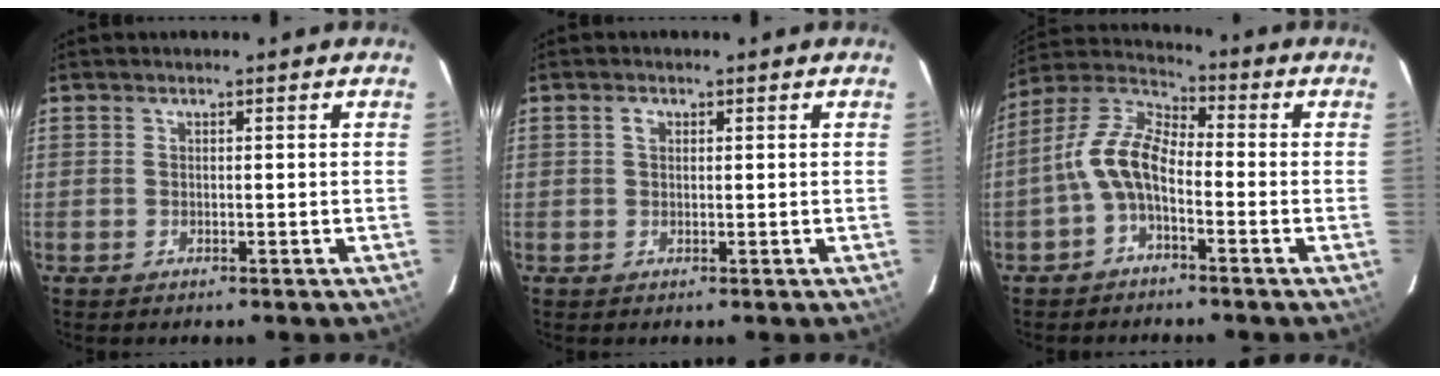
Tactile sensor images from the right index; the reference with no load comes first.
{"total": 1.3, "force": [0.4, 1.0, 0.8], "torque": [-0.013, 0.007, 0.006]}
{"total": 8.6, "force": [-2.9, 4.1, 6.9], "torque": [-0.152, 0.021, -0.064]}